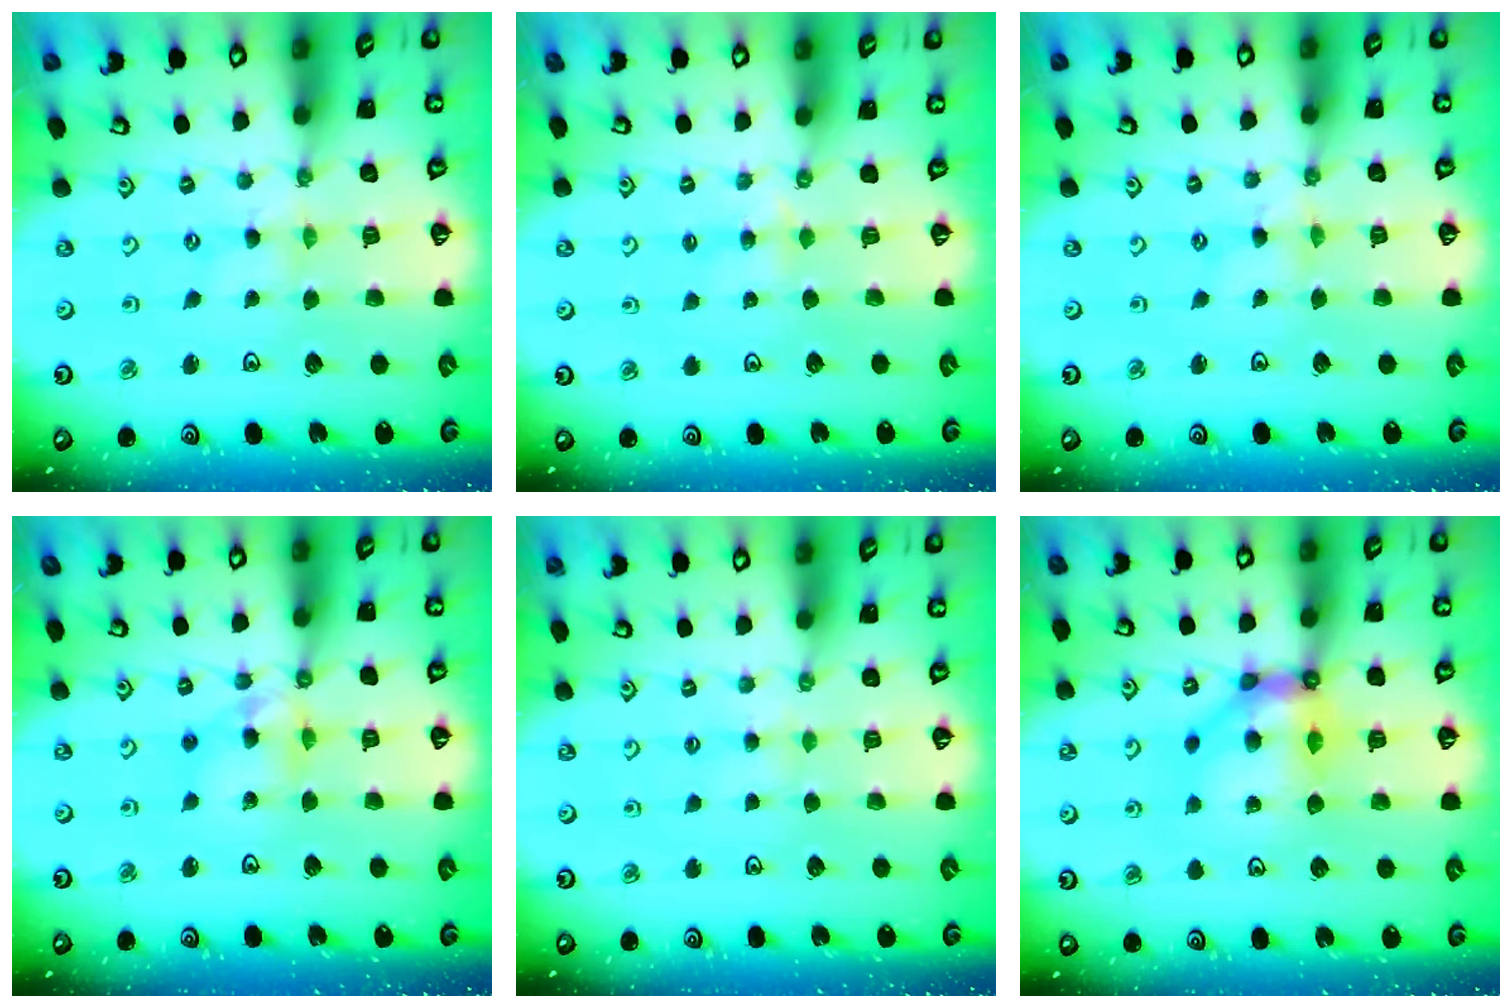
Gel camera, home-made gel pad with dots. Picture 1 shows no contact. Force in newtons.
{"total": 3.2, "press": 3.2, "slide": 0.5}
{"total": 1.1, "press": 1.1, "slide": 0.2}
{"total": 10.2, "press": 10.1, "slide": 1.4}
{"total": 2.9, "press": 2.9, "slide": 0.4}
{"total": 10.3, "press": 10.2, "slide": 1.2}